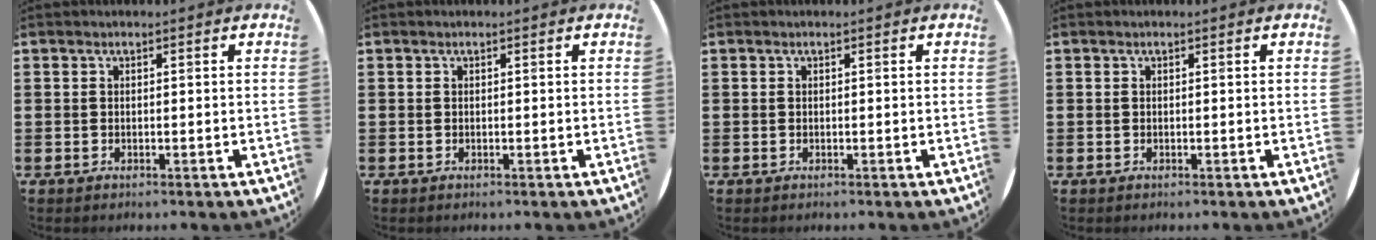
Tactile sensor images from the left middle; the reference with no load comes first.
{"total": 0.0}
{"total": 0.0}
{"total": 0.0}